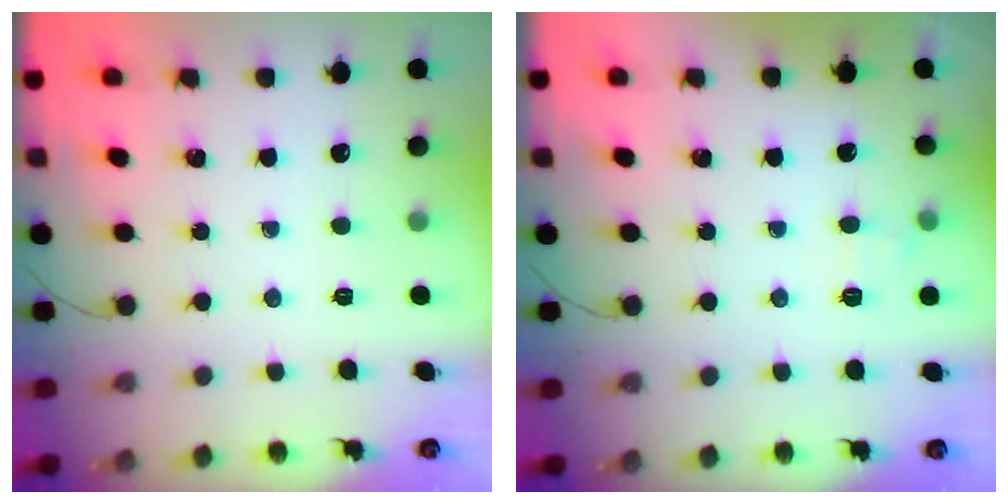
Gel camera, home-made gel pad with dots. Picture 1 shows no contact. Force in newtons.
{"total": 6.1, "press": 5.8, "slide": 1.8}